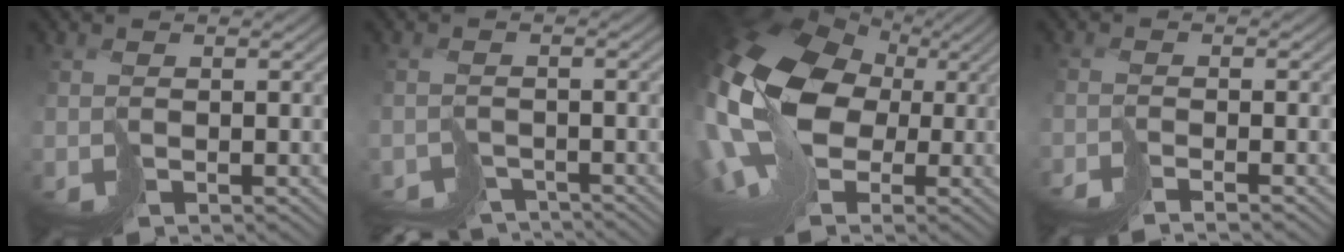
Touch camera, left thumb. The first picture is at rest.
{"total": 4.8, "force": [-4.4, 1.6, 0.8], "torque": [-0.002, -0.014, -0.073]}
{"total": 19.0, "force": [0.8, 14.0, 12.9], "torque": [-0.296, -0.011, 0.015]}
{"total": 2.9, "force": [-2.6, -0.9, 0.8], "torque": [-0.007, 0.003, -0.054]}